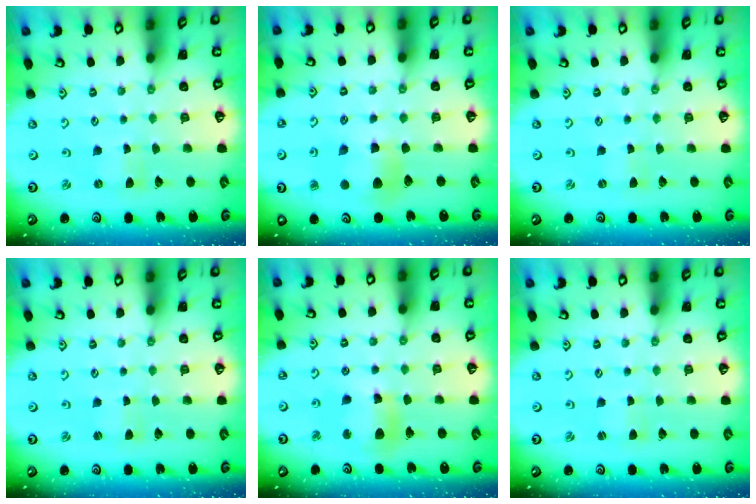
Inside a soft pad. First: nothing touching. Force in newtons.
{"total": 8.1, "press": 8.1, "slide": 0.6}
{"total": 0.0}
{"total": 1.0, "press": 1.0, "slide": 0.3}
{"total": 11.1, "press": 10.9, "slide": 2.4}
{"total": 1.0, "press": 1.0, "slide": 0.3}